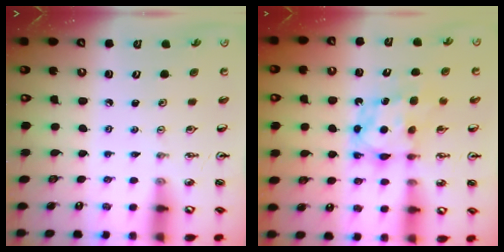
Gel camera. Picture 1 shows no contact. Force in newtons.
{"total": 7.0, "press": 7.0, "slide": 0.4}